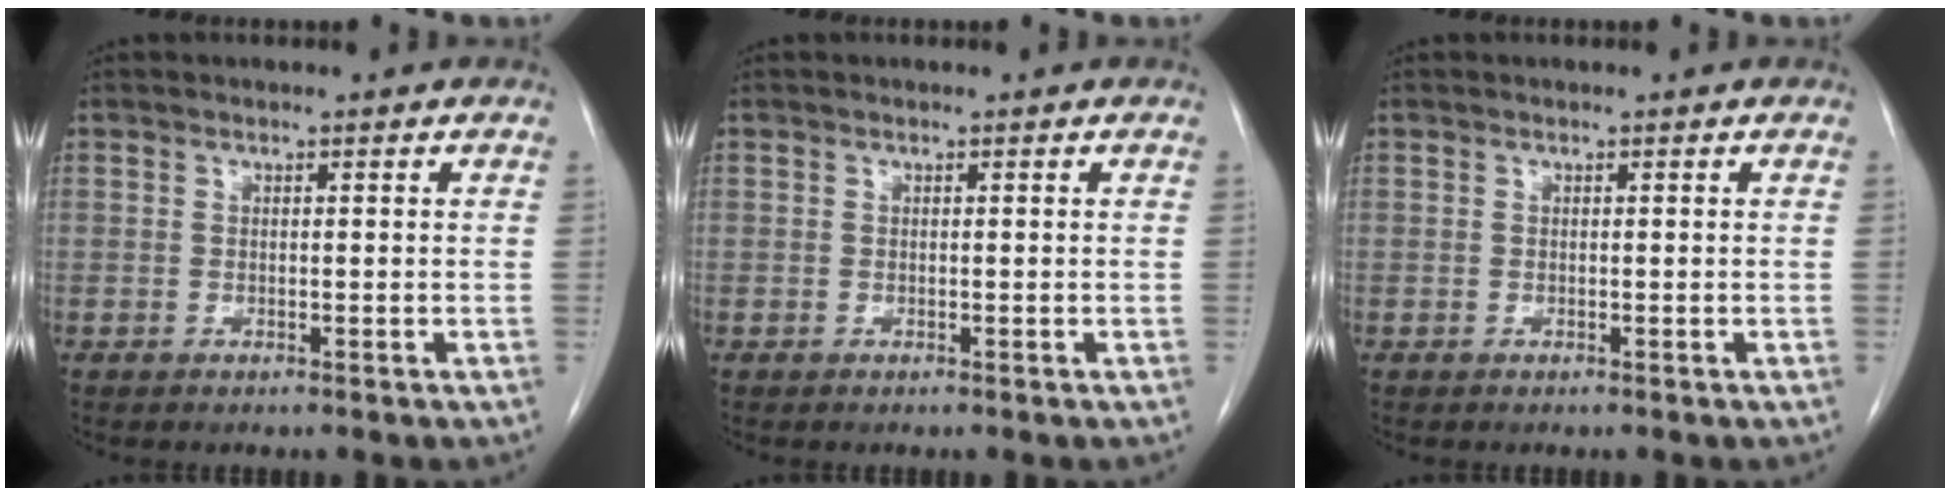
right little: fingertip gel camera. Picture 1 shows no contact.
{"total": 0.0}
{"total": 0.0}